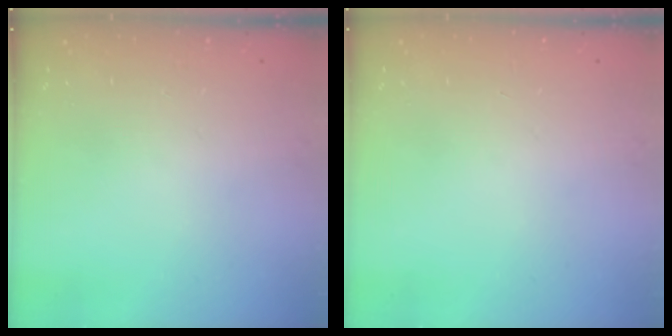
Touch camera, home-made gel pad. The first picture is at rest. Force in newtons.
{"total": 0.0}